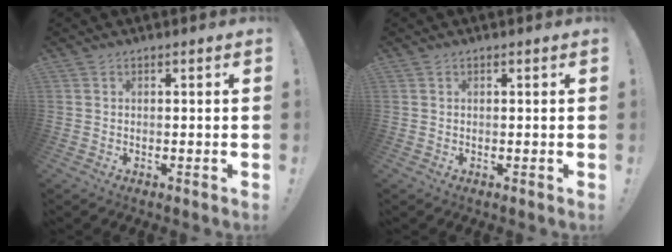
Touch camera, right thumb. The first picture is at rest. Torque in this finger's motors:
{"motor_torque": [0.17, 0.26, 0.03, -0.07, 0.18]}